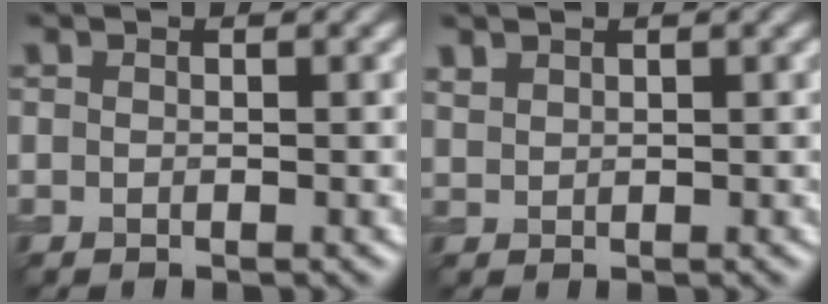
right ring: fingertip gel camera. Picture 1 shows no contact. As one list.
[{"total": 0.9, "force": [0.9, 0.2, 0.1], "torque": [-0.006, 0.001, 0.024]}]